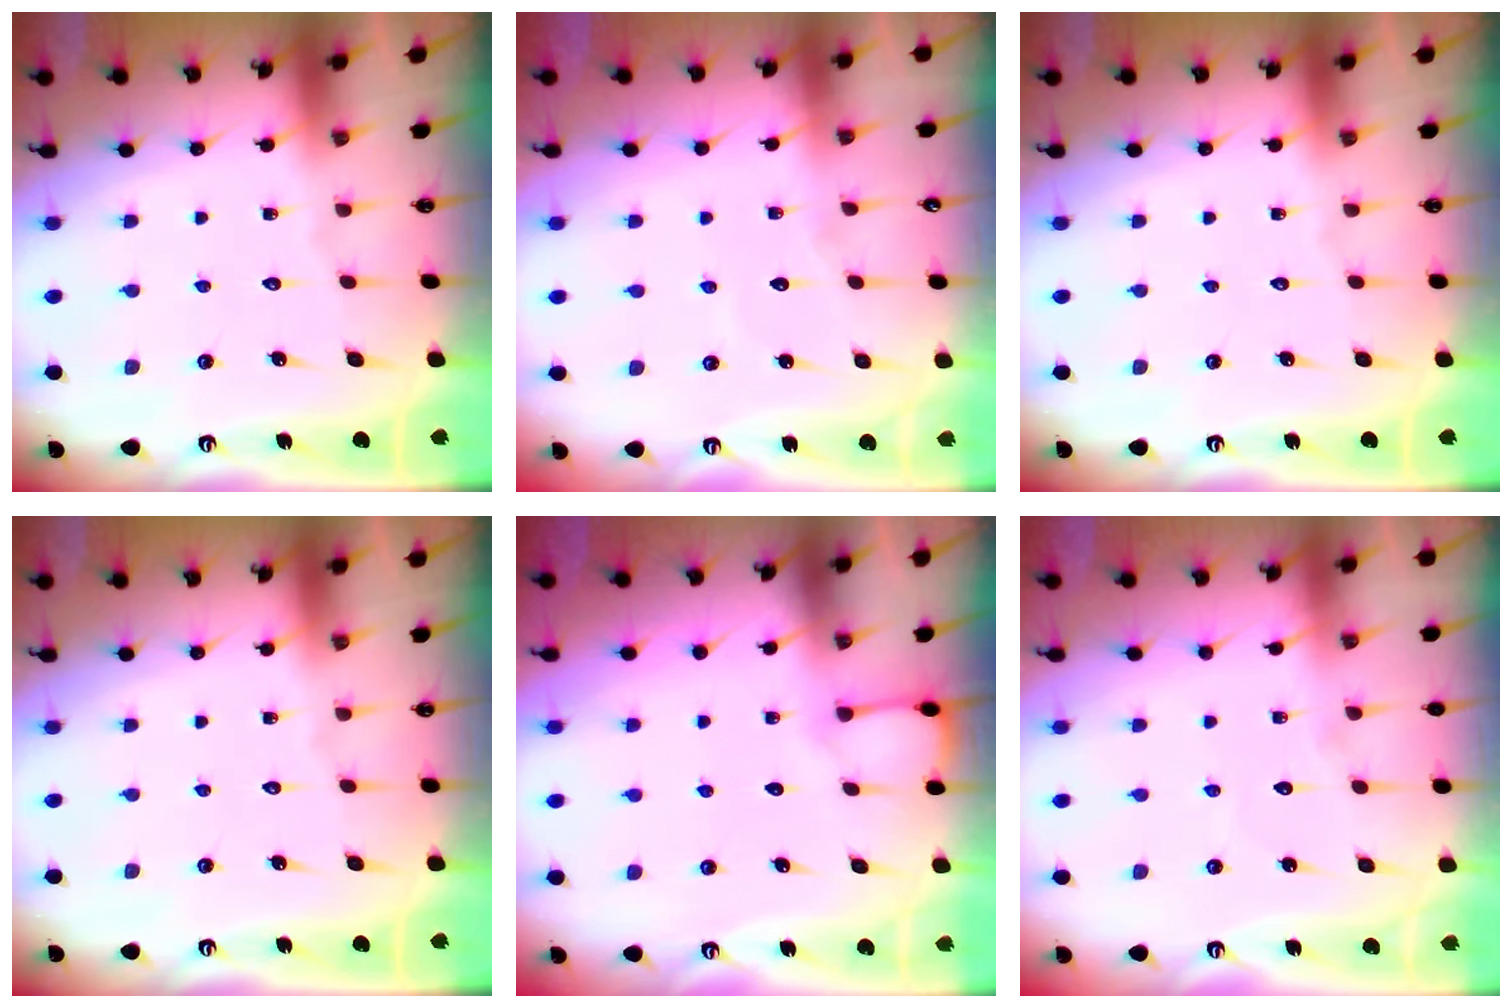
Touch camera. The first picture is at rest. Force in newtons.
{"total": 4.4, "press": 4.4, "slide": 0.4}
{"total": 0.0}
{"total": 0.0}
{"total": 2.9, "press": 2.9, "slide": 0.3}
{"total": 3.1, "press": 3.0, "slide": 0.3}